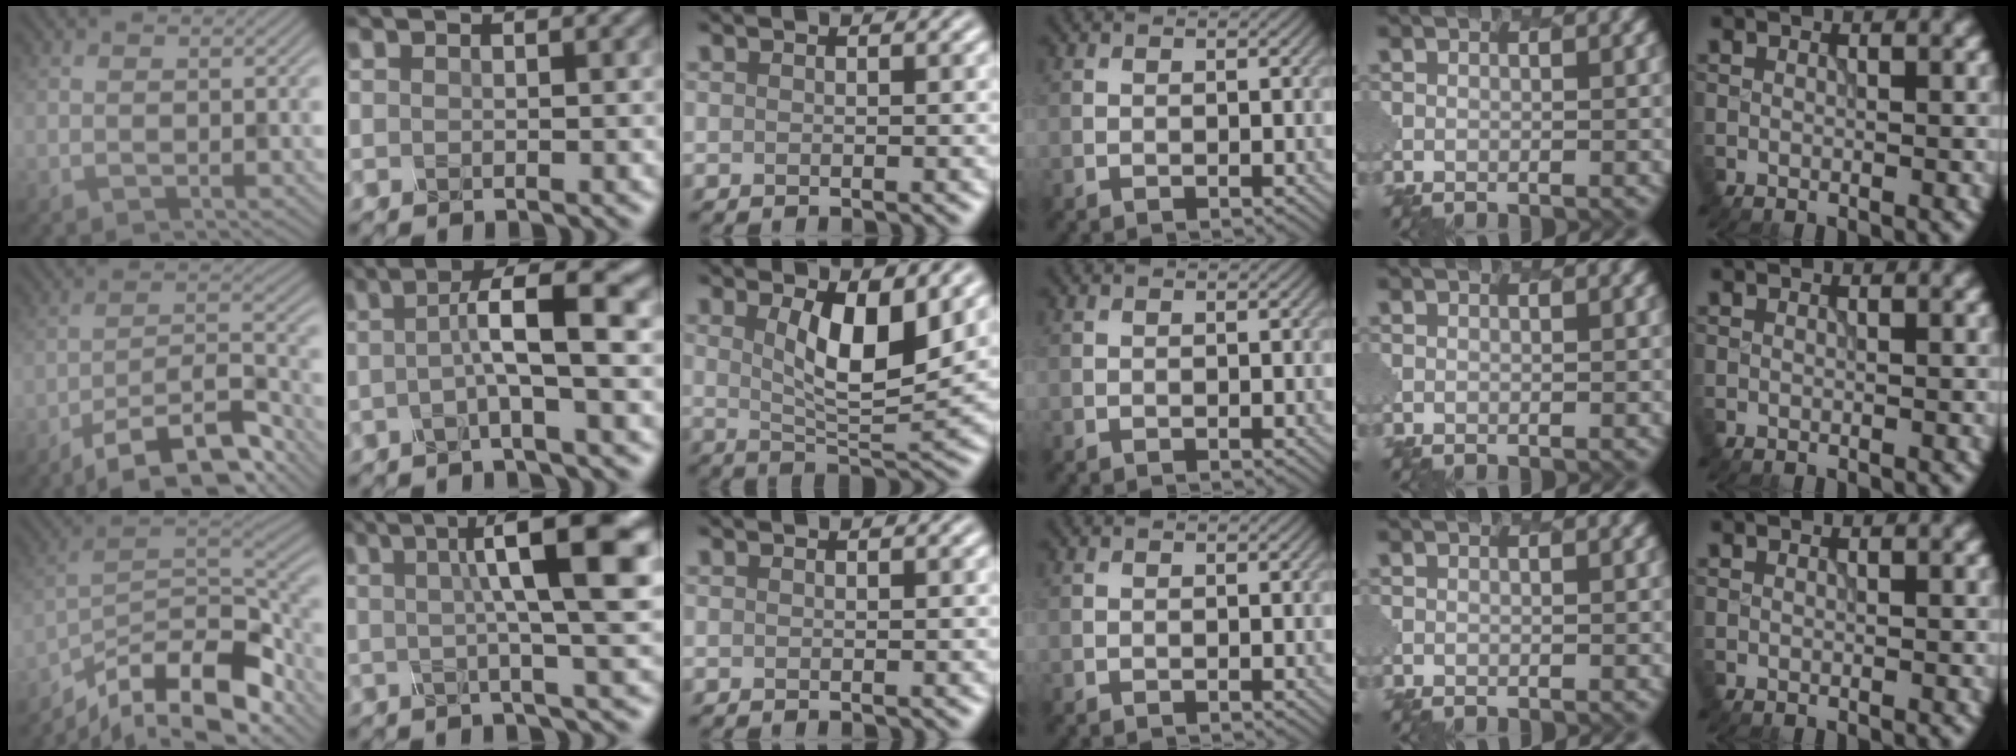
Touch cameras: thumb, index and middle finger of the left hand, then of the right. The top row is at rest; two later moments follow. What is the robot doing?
{"motion": "twist", "object": "rubiks cube"}